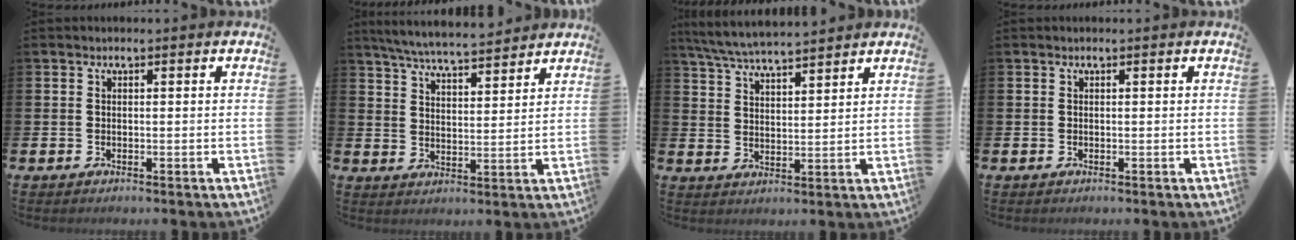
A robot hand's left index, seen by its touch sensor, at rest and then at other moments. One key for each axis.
{"total": 6.5, "fx": 6.3, "fy": 0.4, "fz": 1.6, "tx": -0.050, "ty": -0.036, "tz": 0.112}
{"total": 6.0, "fx": 5.9, "fy": 0.4, "fz": 1.4, "tx": -0.046, "ty": -0.028, "tz": 0.106}
{"total": 0.0}